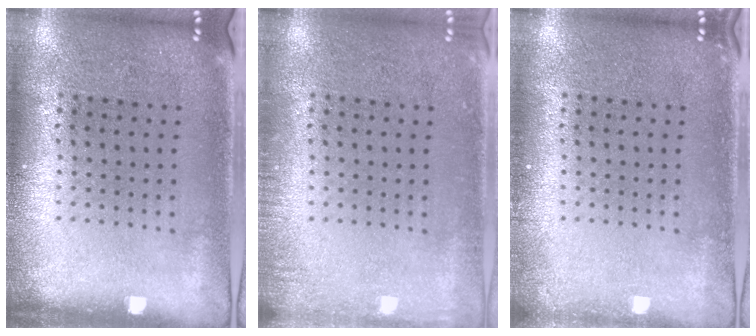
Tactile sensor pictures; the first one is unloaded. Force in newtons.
{"total": 1.3, "press": 1.2, "slide": 0.2}
{"total": 0.6, "press": 0.6, "slide": 0.1}